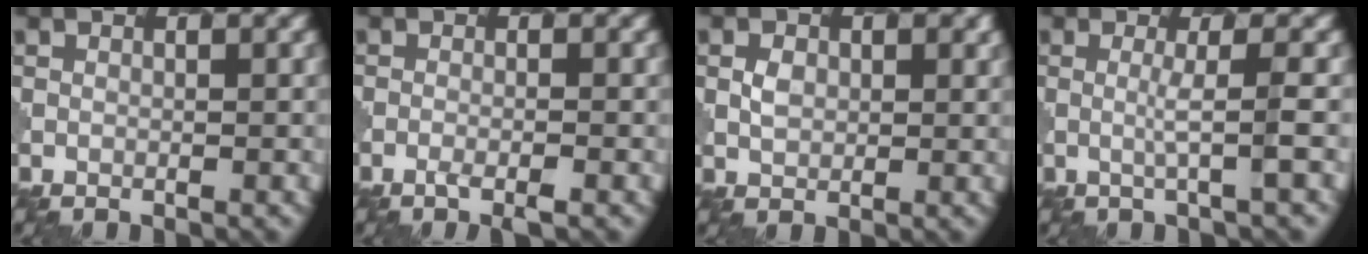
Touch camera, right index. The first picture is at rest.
{"total": 1.6, "force": [-0.9, 0.4, 1.3], "torque": [-0.020, 0.001, -0.021]}
{"total": 1.6, "force": [0.7, 1.3, 0.7], "torque": [-0.014, -0.001, 0.013]}
{"total": 1.9, "force": [0.1, 0.2, 1.8], "torque": [-0.030, -0.003, -0.005]}